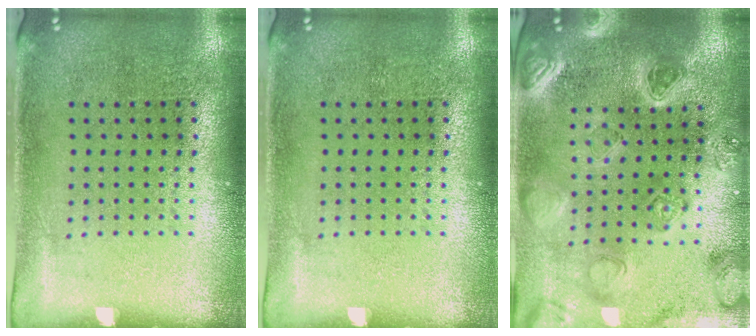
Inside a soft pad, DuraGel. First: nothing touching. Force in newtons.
{"total": 0.0}
{"total": 2.3, "press": 2.3, "slide": 0.2}